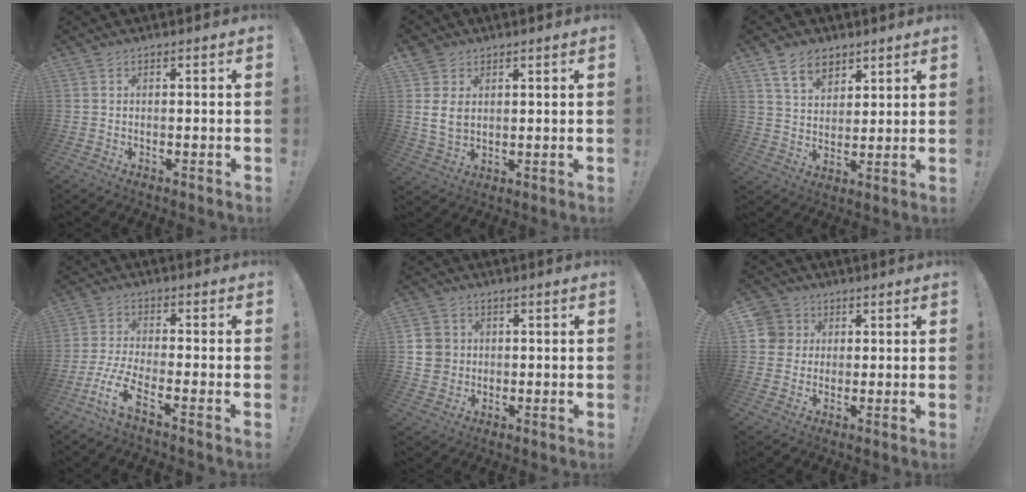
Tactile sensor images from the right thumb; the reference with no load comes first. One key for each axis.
{"total": 7.4, "fx": 2.0, "fy": 5.5, "fz": 4.4, "tx": -0.083, "ty": -0.005, "tz": 0.040}
{"total": 9.9, "fx": 6.4, "fy": 6.3, "fz": 4.2, "tx": -0.072, "ty": -0.028, "tz": 0.124}
{"total": 8.4, "fx": -4.6, "fy": 2.2, "fz": 6.7, "tx": -0.151, "ty": 0.000, "tz": -0.090}
{"total": 7.5, "fx": 1.3, "fy": 7.0, "fz": 2.3, "tx": -0.038, "ty": -0.005, "tz": 0.027}
{"total": 7.0, "fx": 1.7, "fy": 6.7, "fz": 1.4, "tx": -0.026, "ty": -0.005, "tz": 0.034}